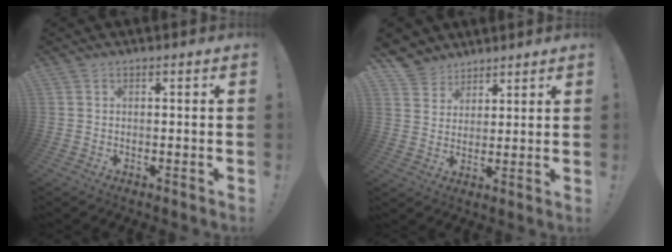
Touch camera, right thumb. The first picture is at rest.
{"total": 6.6, "force": [5.0, 4.4, 0.4], "torque": [-0.010, -0.041, 0.098]}